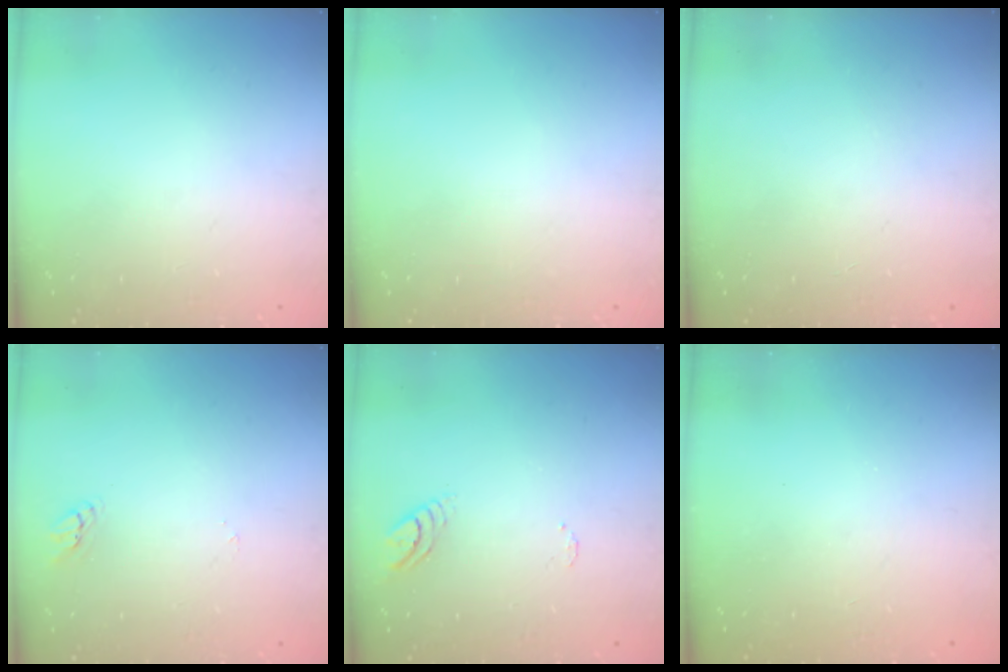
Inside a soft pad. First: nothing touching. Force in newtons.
{"total": 0.0}
{"total": 0.0}
{"total": 2.0, "press": 2.0, "slide": 0.2}
{"total": 3.9, "press": 3.9, "slide": 0.3}
{"total": 0.0}